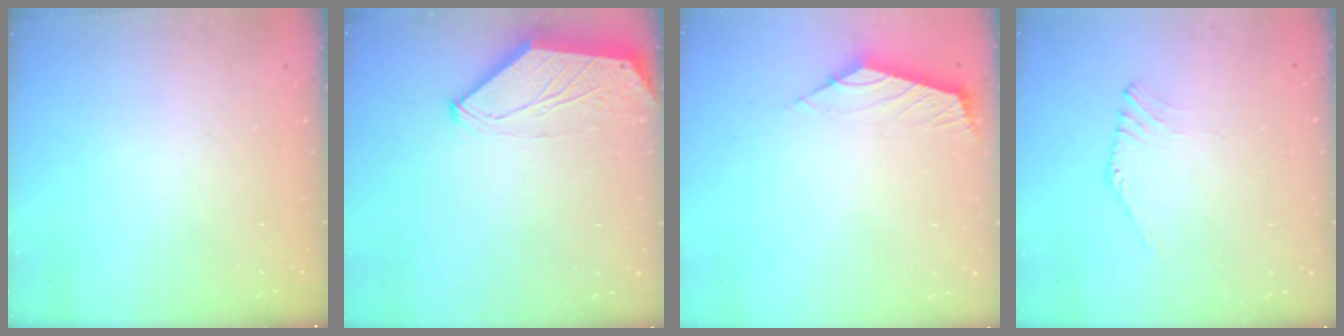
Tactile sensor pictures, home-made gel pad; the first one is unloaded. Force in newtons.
{"total": 0.0}
{"total": 2.4, "press": 2.3, "slide": 0.6}
{"total": 0.8, "press": 0.7, "slide": 0.3}